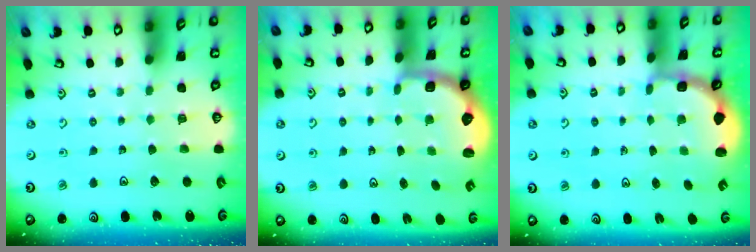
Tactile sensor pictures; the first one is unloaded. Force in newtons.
{"total": 2.6, "press": 2.0, "slide": 1.7}
{"total": 2.4, "press": 1.7, "slide": 1.6}